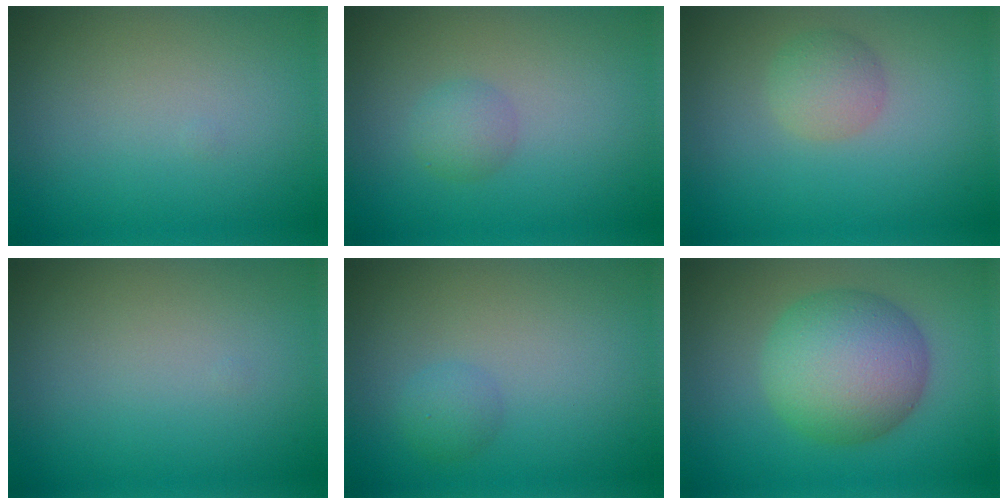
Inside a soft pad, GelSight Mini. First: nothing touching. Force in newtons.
{"total": 1.7, "press": 1.7, "slide": 0.0}
{"total": 2.3, "press": 2.3, "slide": 0.0}
{"total": 0.0}
{"total": 1.4, "press": 1.3, "slide": 0.2}
{"total": 8.1, "press": 8.1, "slide": 0.1}